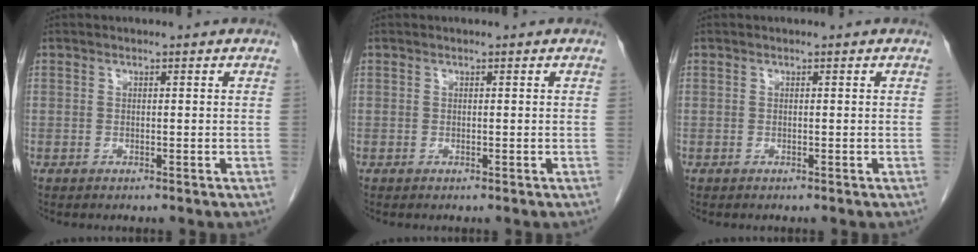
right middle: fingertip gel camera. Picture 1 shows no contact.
{"total": 0.0}
{"total": 0.0}